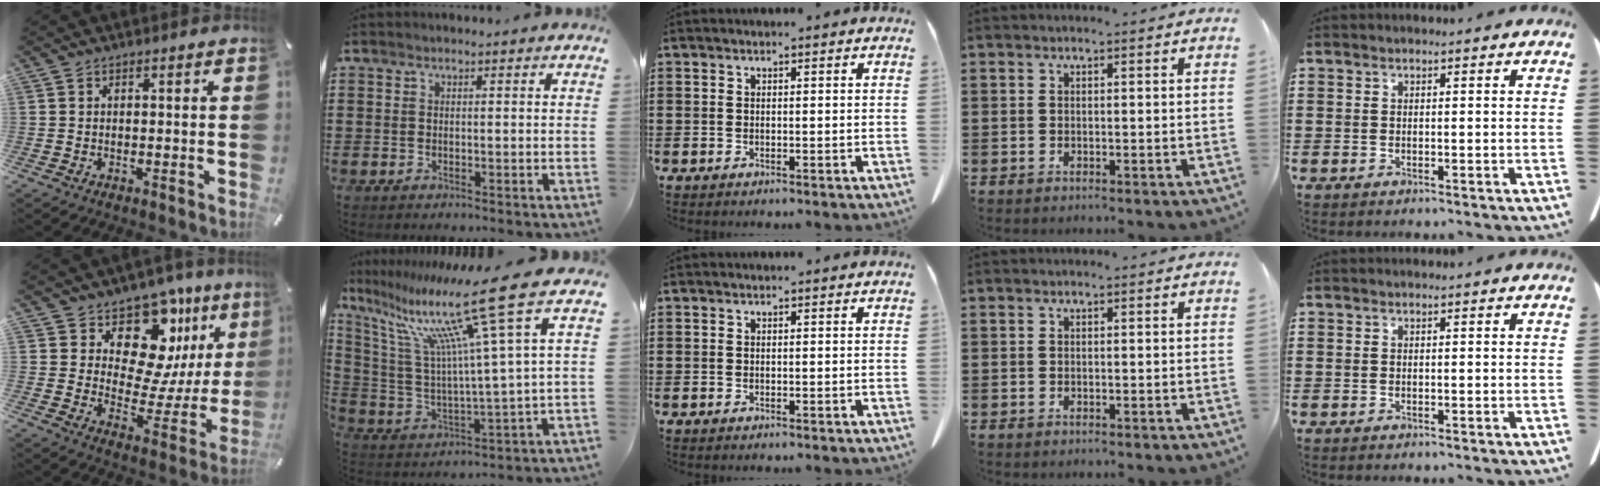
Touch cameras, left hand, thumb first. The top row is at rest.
{"thumb": {"total": 14.0, "force": [9.0, 8.8, 6.3], "torque": [-0.083, -0.096, 0.153]}, "index": {"total": 17.5, "force": [10.7, 0.4, 13.8], "torque": [-0.287, -0.067, 0.162]}}